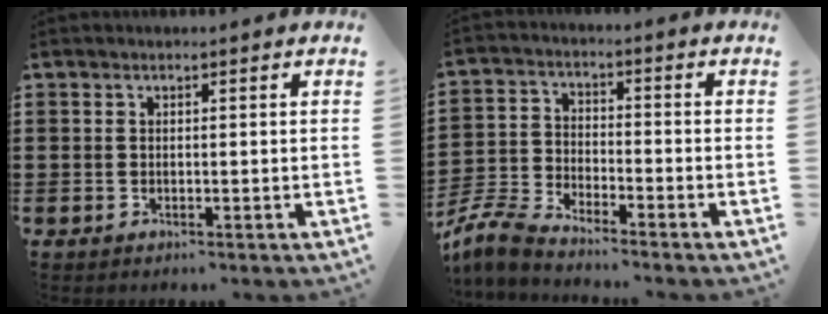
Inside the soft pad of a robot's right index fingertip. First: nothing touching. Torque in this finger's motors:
{"motor_torque": [-1.47, 0.66, -0.20, -0.21]}